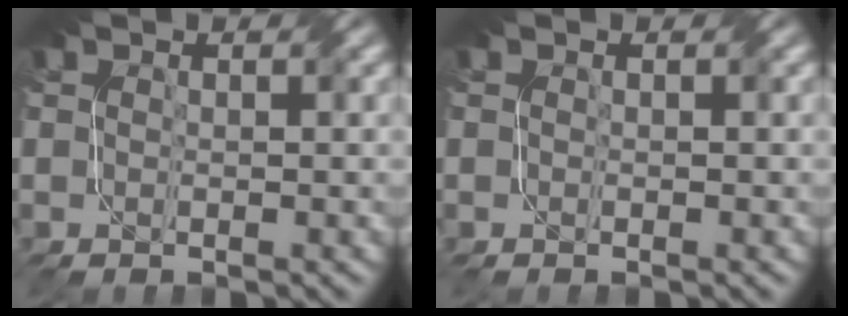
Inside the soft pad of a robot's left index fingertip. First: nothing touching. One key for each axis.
{"total": 0.0}